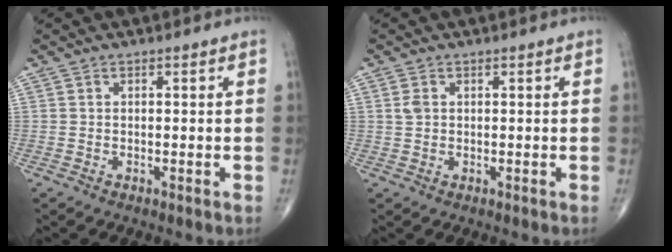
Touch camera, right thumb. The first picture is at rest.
{"total": 1.7, "force": [0.4, 1.1, 1.2], "torque": [-0.026, 0.002, 0.011]}